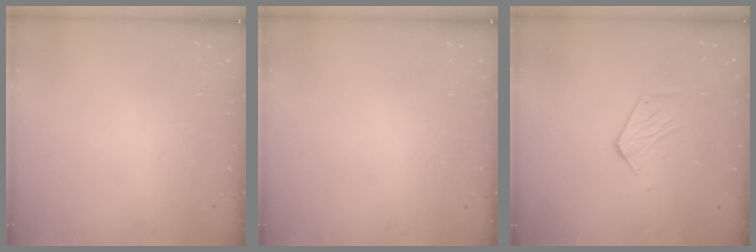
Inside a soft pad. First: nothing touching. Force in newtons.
{"total": 0.0}
{"total": 5.3, "press": 5.3, "slide": 0.4}